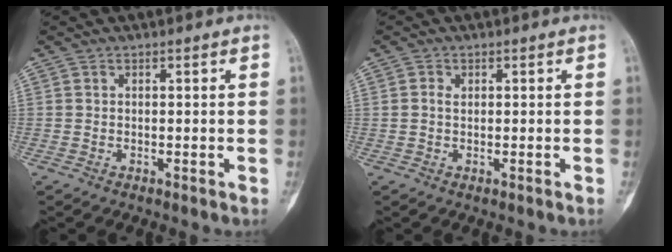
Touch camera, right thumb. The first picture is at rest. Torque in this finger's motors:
{"motor_torque": [-0.14, -0.01, -0.46, 0.14, -0.14]}